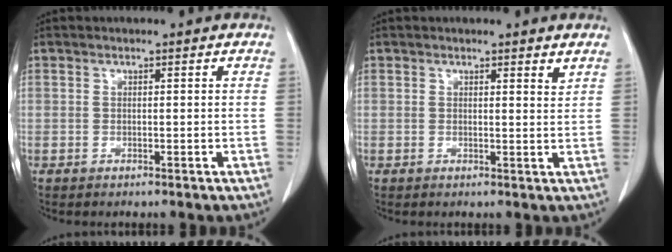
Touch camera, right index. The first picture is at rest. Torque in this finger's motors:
{"motor_torque": [-0.03, -0.02, -0.01, -0.01]}